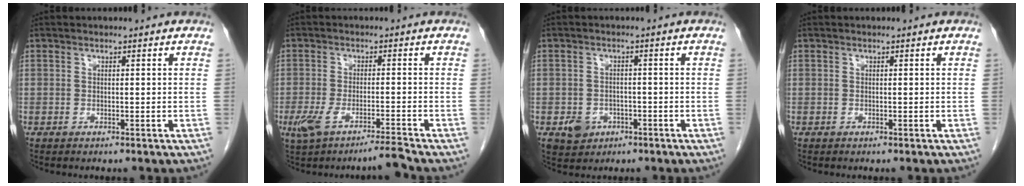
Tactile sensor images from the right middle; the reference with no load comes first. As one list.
[{"total": 5.0, "force": [-3.5, 0.0, 3.6], "torque": [-0.070, -0.003, -0.066]}, {"total": 3.9, "force": [-1.7, 3.2, 1.3], "torque": [-0.018, 0.006, -0.017]}, {"total": 0.0}]